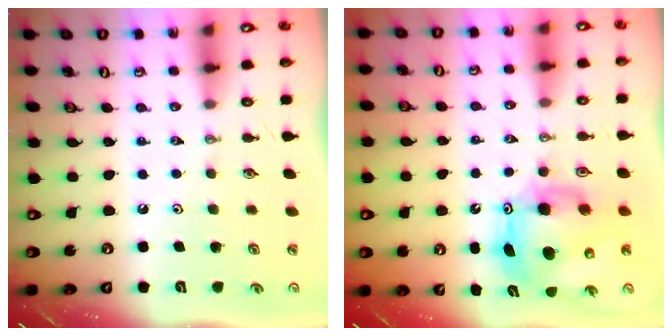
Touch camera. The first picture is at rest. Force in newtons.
{"total": 11.8, "press": 11.8, "slide": 0.5}